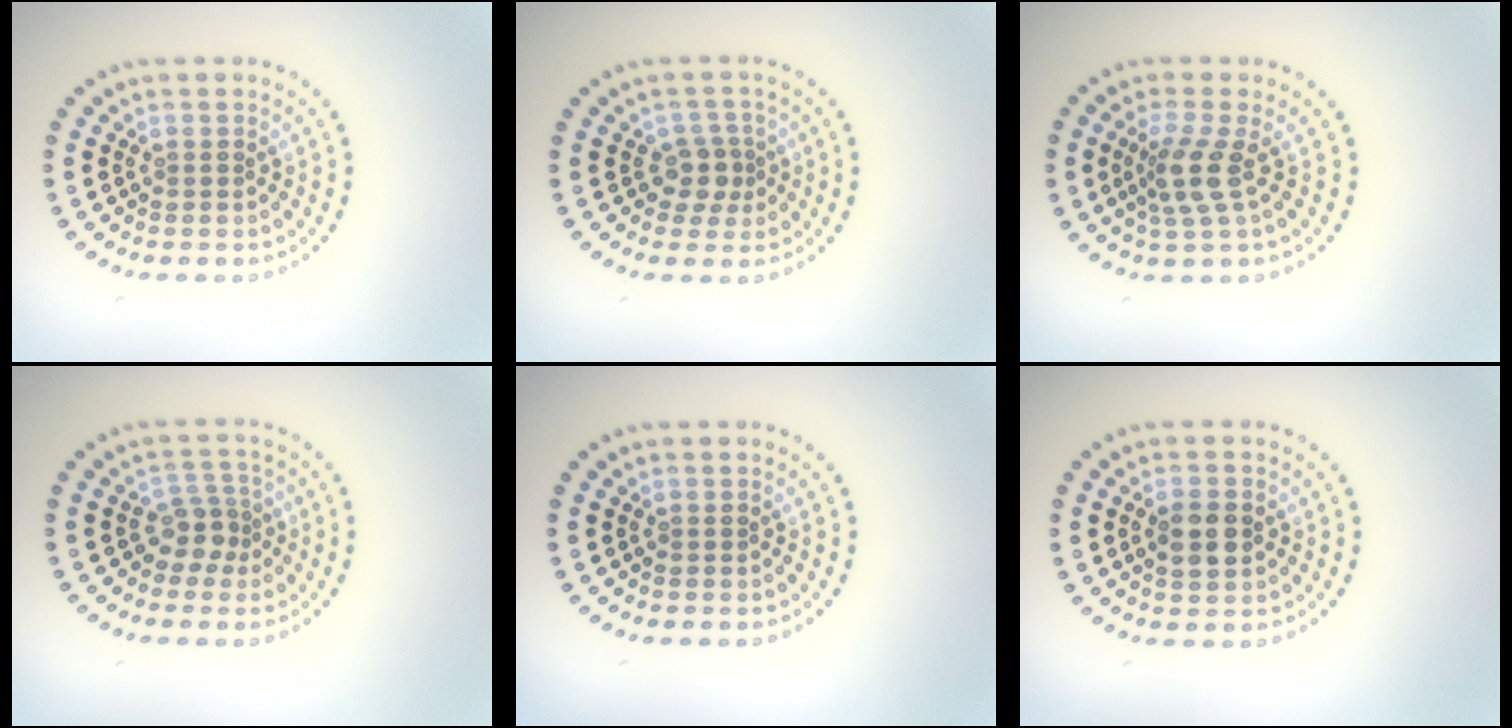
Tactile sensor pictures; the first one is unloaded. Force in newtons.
{"total": 2.2, "press": 1.8, "slide": 1.3}
{"total": 2.9, "press": 2.1, "slide": 1.9}
{"total": 2.4, "press": 1.9, "slide": 1.6}
{"total": 0.0}
{"total": 2.6, "press": 2.6, "slide": 0.2}